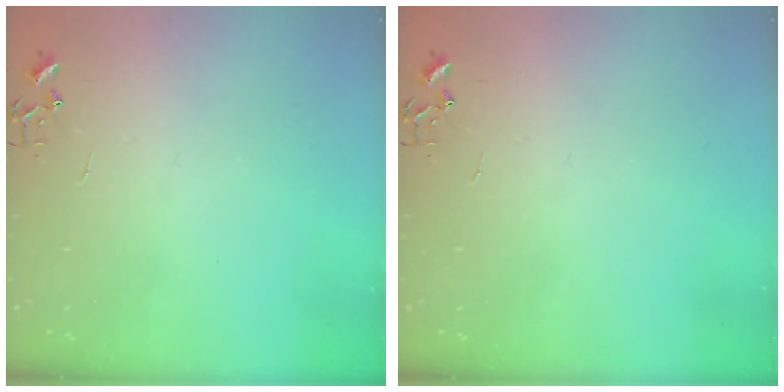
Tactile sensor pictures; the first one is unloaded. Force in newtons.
{"total": 0.0}